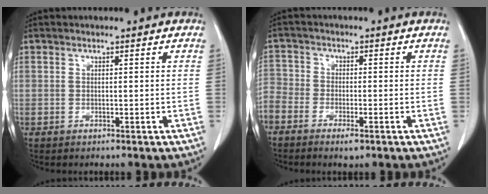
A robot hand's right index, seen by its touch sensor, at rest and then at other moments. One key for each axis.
{"total": 7.0, "fx": -4.4, "fy": 4.2, "fz": 3.5, "tx": -0.087, "ty": 0.002, "tz": -0.084}